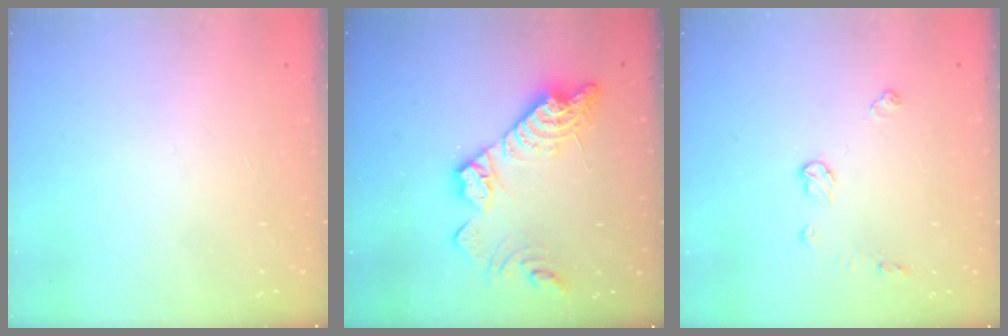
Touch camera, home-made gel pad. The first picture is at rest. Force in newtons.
{"total": 17.4, "press": 17.4, "slide": 1.2}
{"total": 6.8, "press": 6.8, "slide": 0.5}